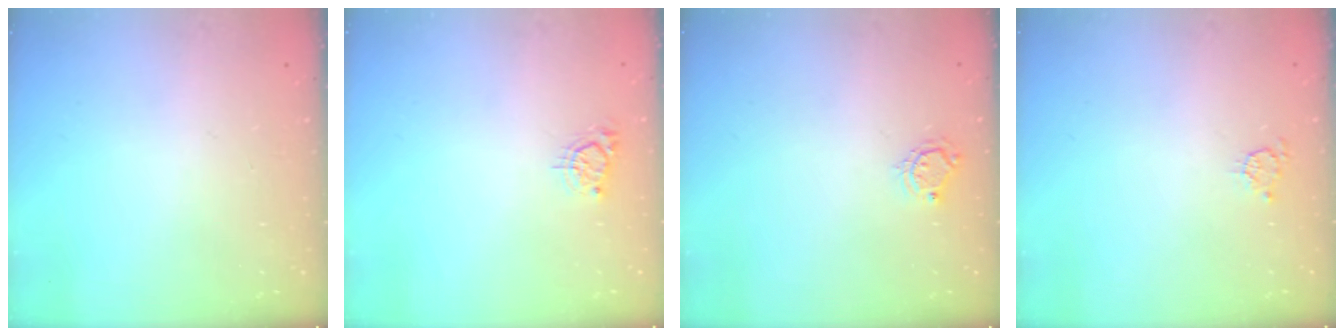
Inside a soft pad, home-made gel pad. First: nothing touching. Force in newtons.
{"total": 2.5, "press": 2.5, "slide": 0.4}
{"total": 5.1, "press": 5.1, "slide": 0.4}
{"total": 3.6, "press": 3.5, "slide": 0.4}